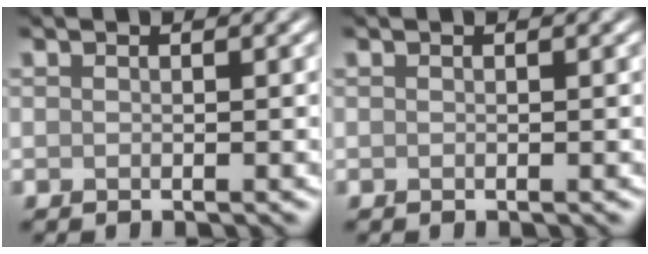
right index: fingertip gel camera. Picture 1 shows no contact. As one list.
[{"total": 0.0}]